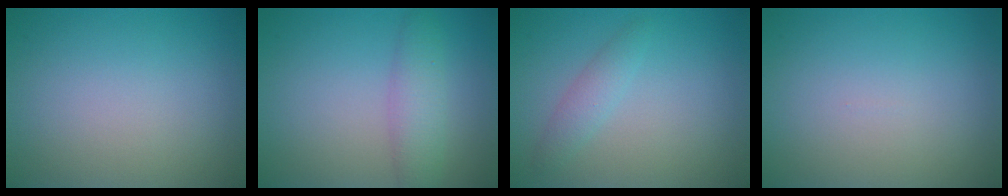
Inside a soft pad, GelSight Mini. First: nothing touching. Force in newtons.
{"total": 3.0, "press": 3.0, "slide": 0.0}
{"total": 1.7, "press": 1.7, "slide": 0.0}
{"total": 0.0}